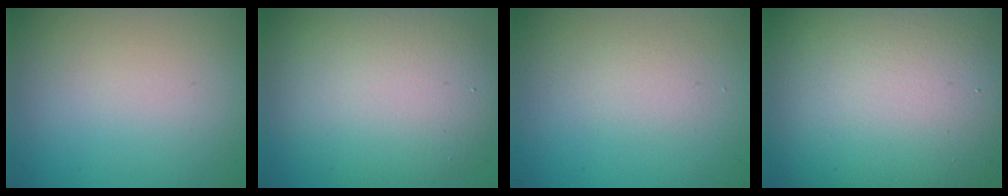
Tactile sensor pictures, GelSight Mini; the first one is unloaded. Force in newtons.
{"total": 9.6, "press": 9.6, "slide": 0.5}
{"total": 1.2, "press": 1.2, "slide": 0.0}
{"total": 20.0, "press": 19.9, "slide": 1.3}